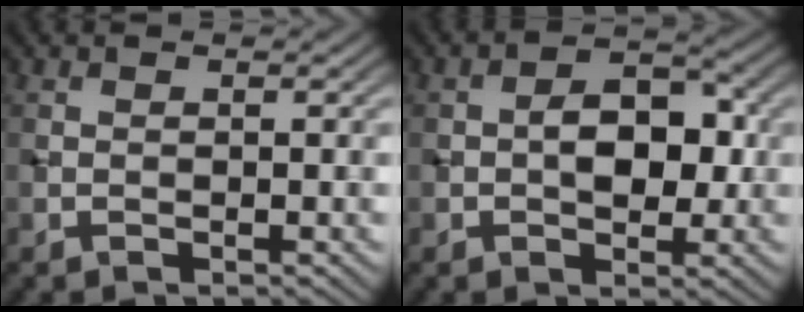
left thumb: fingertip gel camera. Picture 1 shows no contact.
{"total": 5.3, "force": [-0.3, 3.3, 4.1], "torque": [-0.056, 0.002, -0.007]}